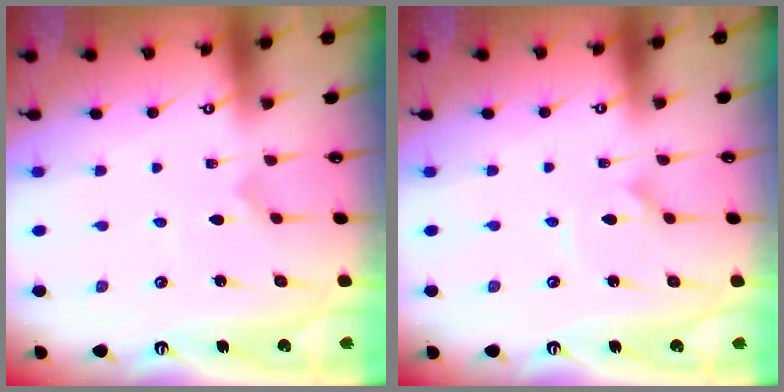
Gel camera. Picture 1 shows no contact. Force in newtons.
{"total": 2.4, "press": 2.4, "slide": 0.1}